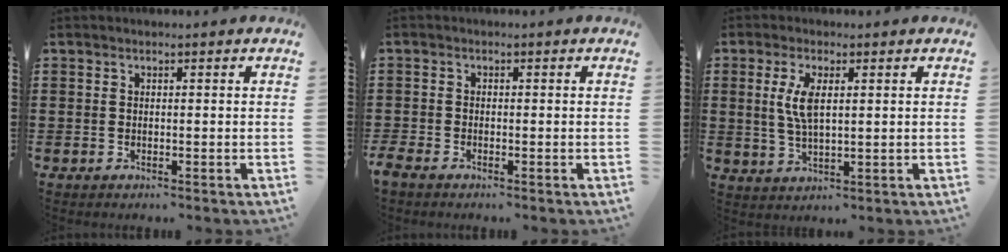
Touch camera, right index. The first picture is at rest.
{"total": 1.3, "force": [-1.3, 0.2, 0.1], "torque": [-0.013, -0.005, -0.028]}
{"total": 4.9, "force": [1.2, 1.7, 4.4], "torque": [-0.099, 0.003, 0.017]}